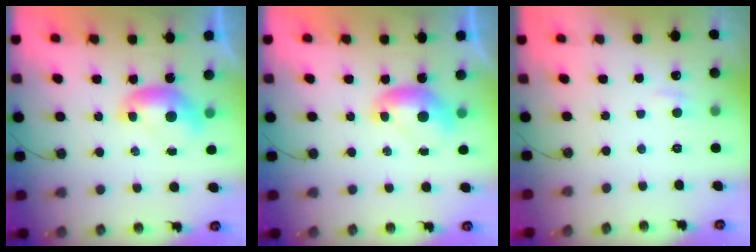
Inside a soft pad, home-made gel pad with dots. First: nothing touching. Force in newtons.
{"total": 0.0}
{"total": 1.5, "press": 1.4, "slide": 0.5}